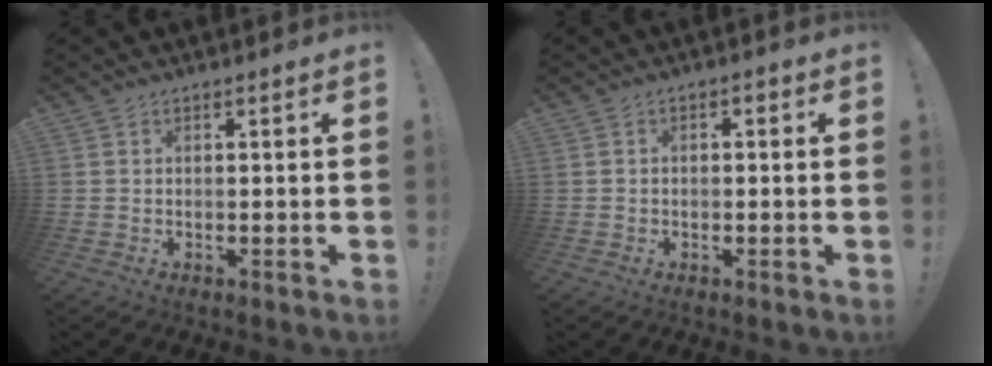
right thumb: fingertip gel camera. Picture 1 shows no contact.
{"total": 1.6, "force": [-1.2, 0.8, 0.7], "torque": [-0.012, 0.009, -0.022]}